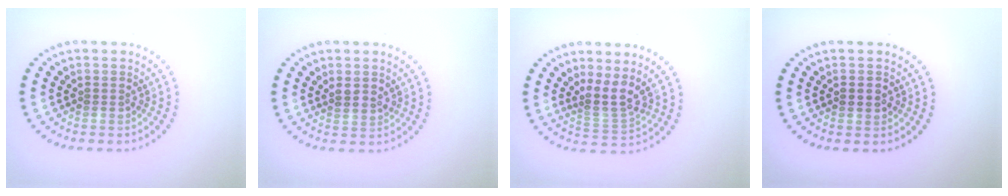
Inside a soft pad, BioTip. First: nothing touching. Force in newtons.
{"total": 1.2, "press": 0.9, "slide": 0.7}
{"total": 2.8, "press": 2.0, "slide": 2.0}
{"total": 1.7, "press": 1.7, "slide": 0.2}